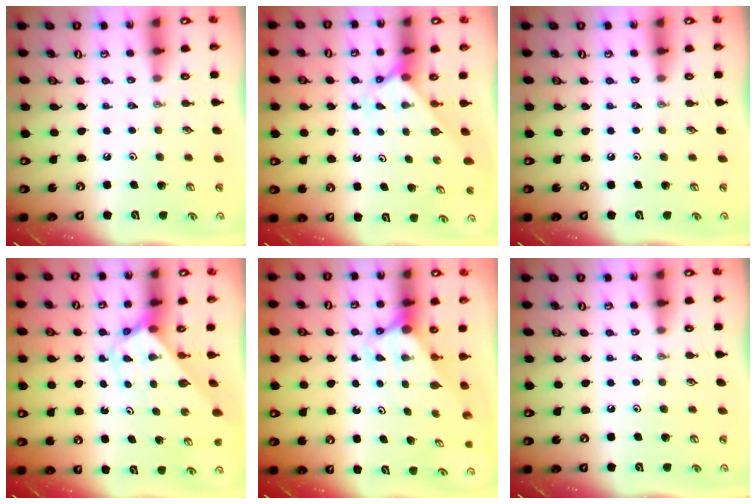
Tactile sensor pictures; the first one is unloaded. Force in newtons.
{"total": 2.3, "press": 2.3, "slide": 0.2}
{"total": 0.0}
{"total": 2.8, "press": 2.8, "slide": 0.2}
{"total": 2.9, "press": 2.9, "slide": 0.0}
{"total": 0.0}